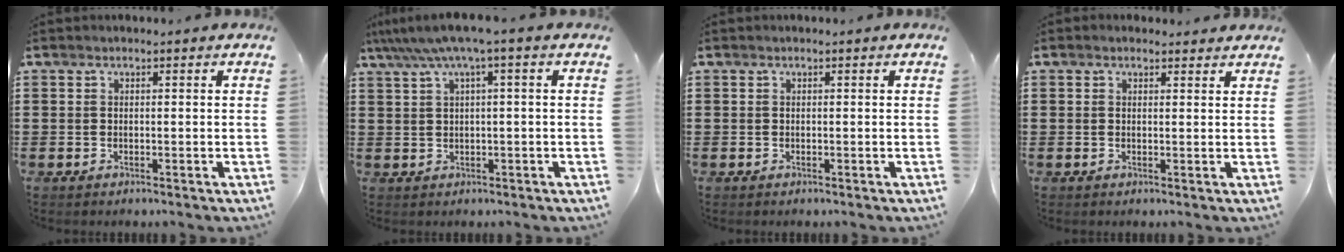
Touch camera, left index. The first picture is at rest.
{"total": 4.2, "force": [1.2, -0.2, 4.0], "torque": [-0.080, -0.006, 0.017]}
{"total": 0.0}
{"total": 1.1, "force": [1.1, 0.3, 0.2], "torque": [-0.007, 0.003, 0.020]}